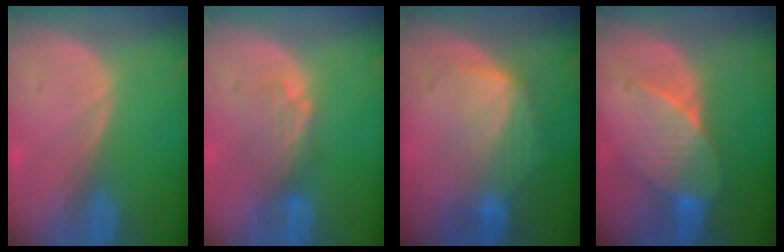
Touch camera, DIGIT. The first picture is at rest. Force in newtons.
{"total": 4.3, "press": 3.8, "slide": 2.1}
{"total": 7.0, "press": 7.0, "slide": 0.7}
{"total": 7.0, "press": 6.6, "slide": 2.4}